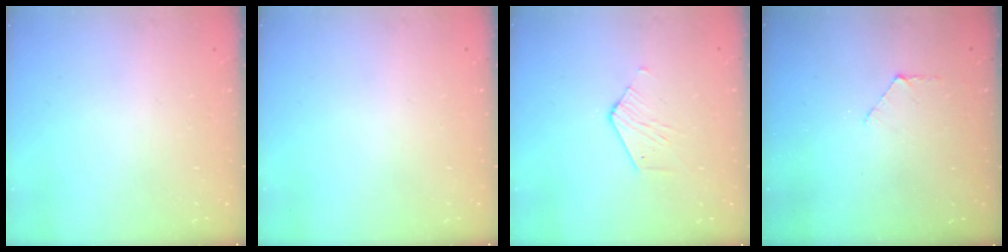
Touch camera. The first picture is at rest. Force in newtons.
{"total": 0.0}
{"total": 3.9, "press": 3.9, "slide": 0.3}
{"total": 3.9, "press": 3.9, "slide": 0.3}